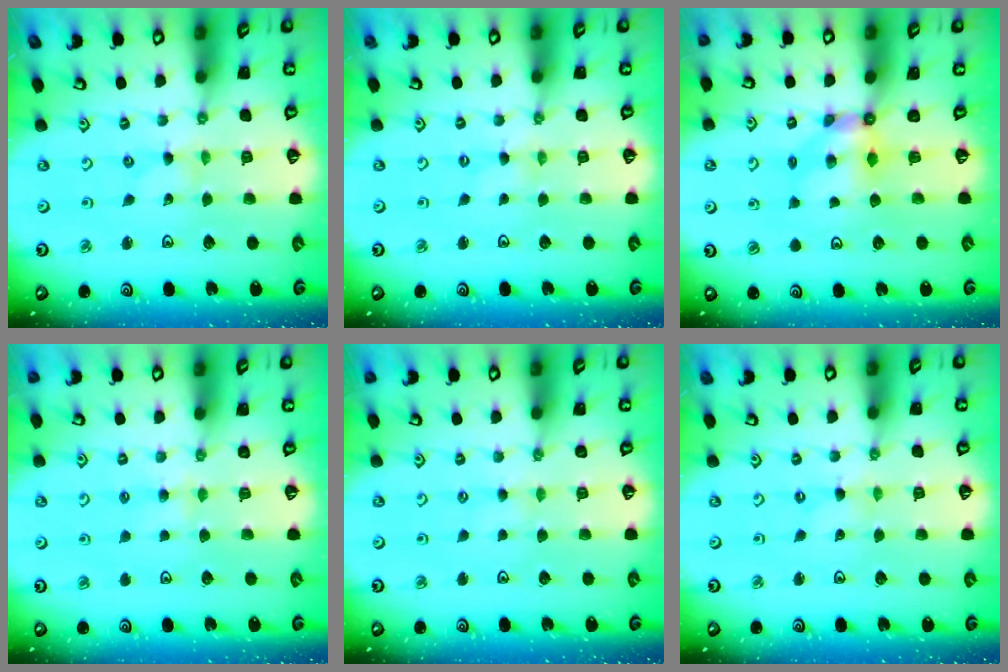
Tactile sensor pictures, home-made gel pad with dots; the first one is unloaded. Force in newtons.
{"total": 0.0}
{"total": 5.3, "press": 5.2, "slide": 0.4}
{"total": 2.9, "press": 2.9, "slide": 0.5}
{"total": 1.7, "press": 1.7, "slide": 0.4}
{"total": 0.0}